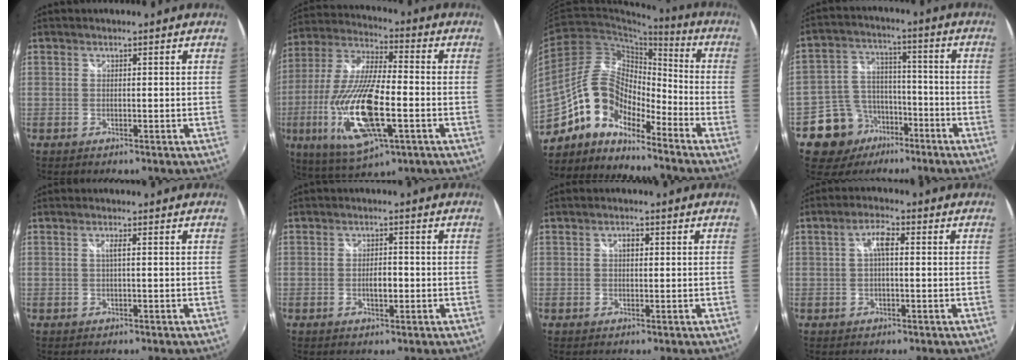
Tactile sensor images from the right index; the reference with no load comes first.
{"total": 21.1, "force": [-6.2, 6.3, 19.2], "torque": [-0.396, -0.032, -0.111]}
{"total": 12.8, "force": [-9.2, 6.3, 6.2], "torque": [-0.121, 0.024, -0.190]}
{"total": 11.3, "force": [-6.7, 8.6, 2.8], "torque": [-0.080, 0.031, -0.103]}
{"total": 1.1, "force": [0.0, -0.2, 1.1], "torque": [-0.019, 0.000, -0.002]}
{"total": 2.7, "force": [-0.7, 1.3, 2.3], "torque": [-0.041, 0.000, -0.011]}
{"total": 1.6, "force": [0.3, 1.0, 1.2], "torque": [-0.020, 0.005, 0.003]}
{"total": 3.6, "force": [0.3, 1.2, 3.3], "torque": [-0.063, 0.011, 0.006]}